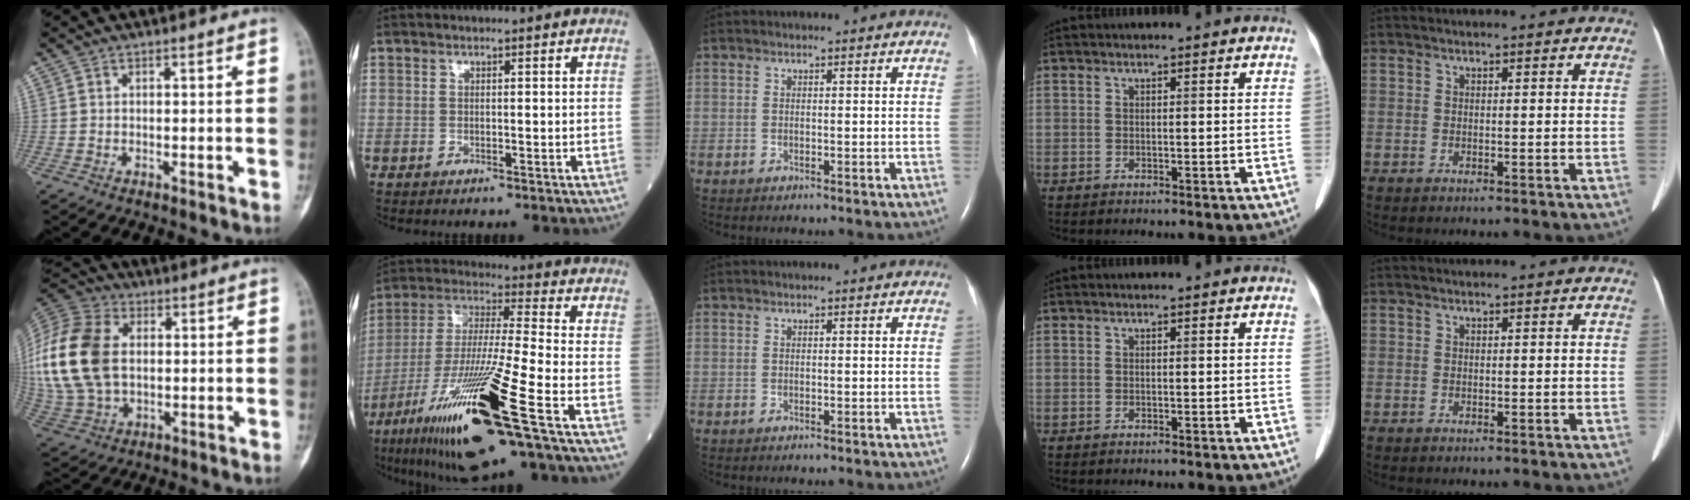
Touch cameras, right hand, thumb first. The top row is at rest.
{"thumb": {"total": 22.6, "force": [2.2, 15.3, 16.5], "torque": [-0.378, 0.007, 0.045]}, "index": {"total": 21.0, "force": [-10.3, 0.2, 18.3], "torque": [-0.362, -0.050, -0.191]}}